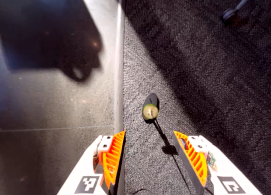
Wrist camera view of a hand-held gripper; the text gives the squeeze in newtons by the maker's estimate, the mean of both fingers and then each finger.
{"total": 0.0}